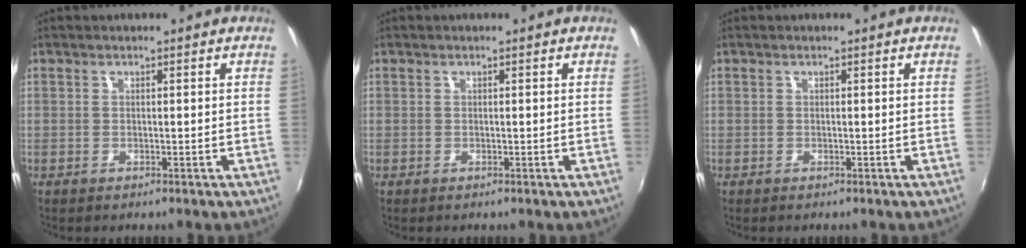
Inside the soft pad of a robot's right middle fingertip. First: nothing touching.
{"total": 0.0}
{"total": 0.0}